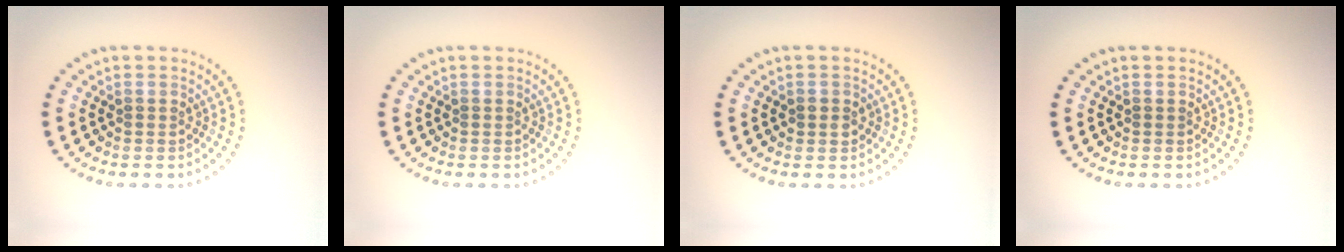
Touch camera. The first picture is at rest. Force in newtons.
{"total": 0.0}
{"total": 1.1, "press": 1.0, "slide": 0.3}
{"total": 0.0}